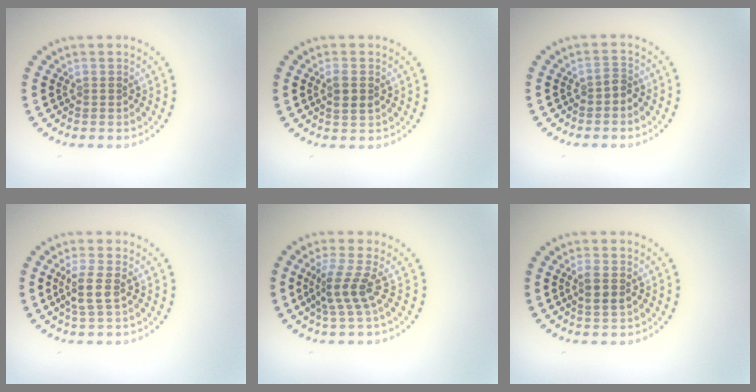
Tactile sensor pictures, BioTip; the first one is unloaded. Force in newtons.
{"total": 1.8, "press": 1.7, "slide": 0.6}
{"total": 1.0, "press": 0.8, "slide": 0.6}
{"total": 2.4, "press": 2.0, "slide": 1.3}
{"total": 2.9, "press": 2.0, "slide": 2.1}
{"total": 1.9, "press": 1.8, "slide": 0.7}